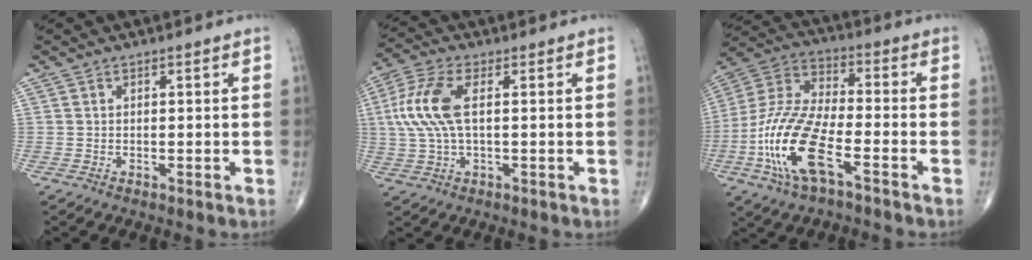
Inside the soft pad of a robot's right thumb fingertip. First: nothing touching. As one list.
[{"total": 9.5, "force": [1.5, 3.8, 8.6], "torque": [-0.220, 0.015, 0.028]}, {"total": 17.3, "force": [-6.9, 6.5, 14.4], "torque": [-0.314, 0.027, -0.130]}]